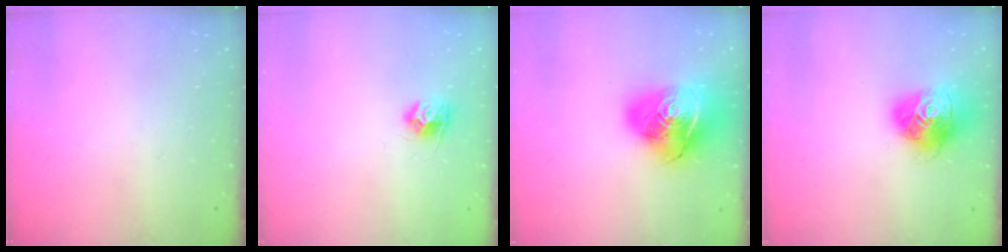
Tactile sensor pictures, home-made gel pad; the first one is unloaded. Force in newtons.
{"total": 8.3, "press": 8.2, "slide": 0.6}
{"total": 22.2, "press": 22.0, "slide": 2.8}
{"total": 16.1, "press": 16.0, "slide": 1.6}